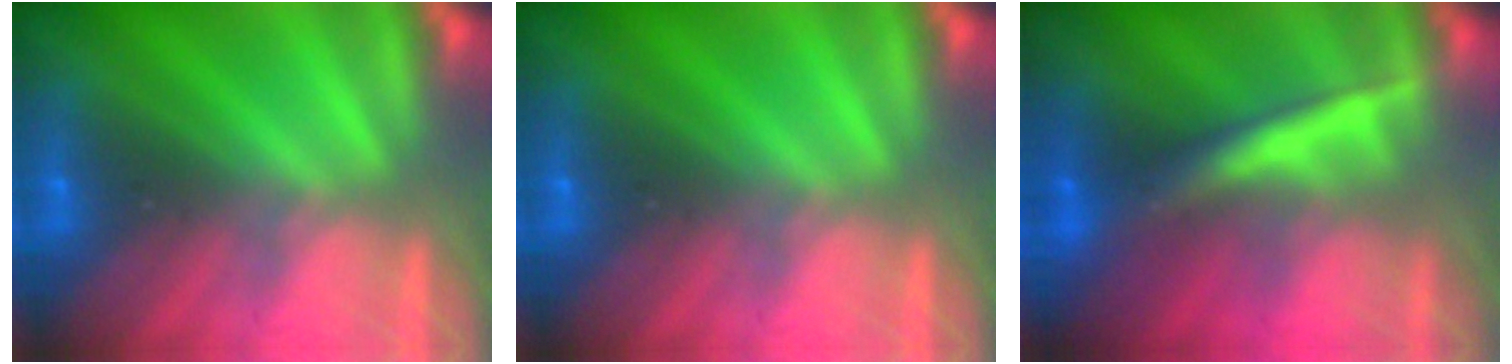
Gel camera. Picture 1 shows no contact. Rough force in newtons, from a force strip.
{"total": 0.0}
{"total": 2.4}